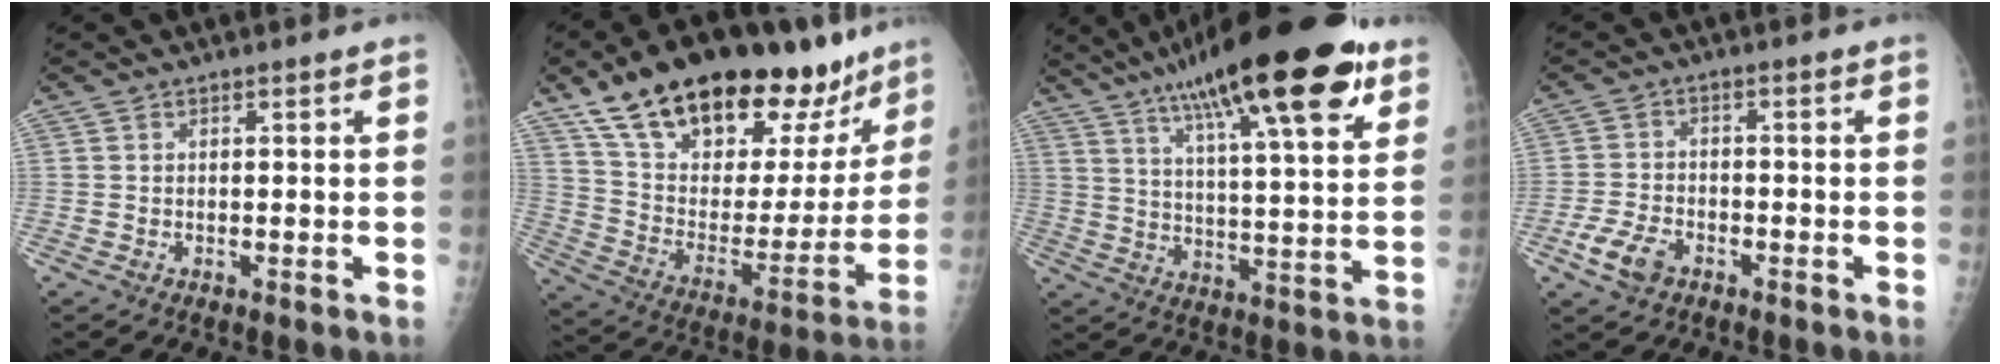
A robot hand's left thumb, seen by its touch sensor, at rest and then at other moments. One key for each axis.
{"total": 31.5, "fx": 21.6, "fy": 13.4, "fz": 18.6, "tx": -0.255, "ty": -0.051, "tz": 0.346}
{"total": 25.5, "fx": 15.0, "fy": 6.1, "fz": 19.8, "tx": -0.303, "ty": -0.027, "tz": 0.230}
{"total": 5.9, "fx": -3.2, "fy": 3.7, "fz": 3.3, "tx": -0.067, "ty": 0.013, "tz": -0.059}